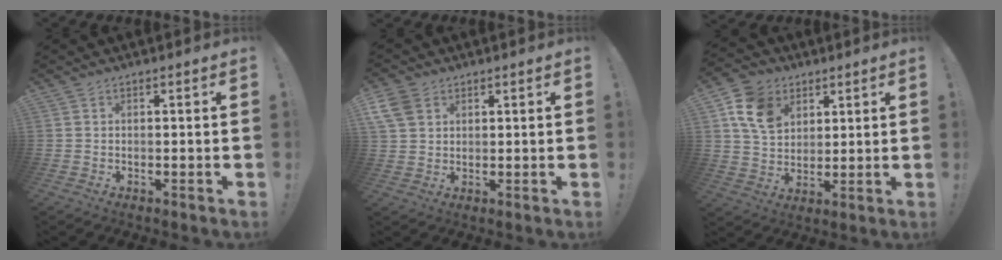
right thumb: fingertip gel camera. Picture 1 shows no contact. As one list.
[{"total": 6.5, "force": [3.2, 4.6, 3.2], "torque": [-0.061, -0.008, 0.064]}, {"total": 12.9, "force": [6.1, 9.6, 6.2], "torque": [-0.096, -0.019, 0.122]}]